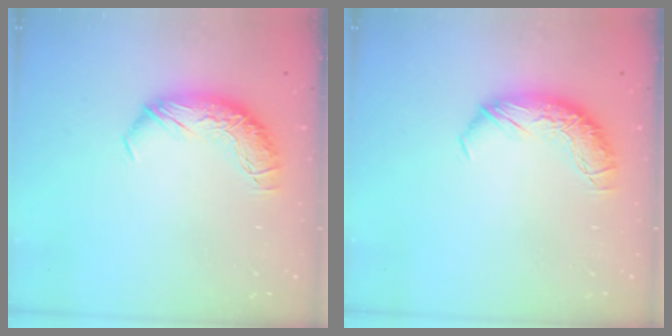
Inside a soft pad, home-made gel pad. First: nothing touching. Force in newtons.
{"total": 0.0}